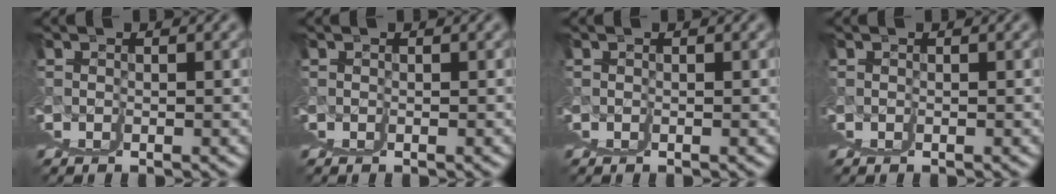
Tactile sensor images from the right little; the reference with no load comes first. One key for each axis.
{"total": 0.0}
{"total": 0.0}
{"total": 0.0}